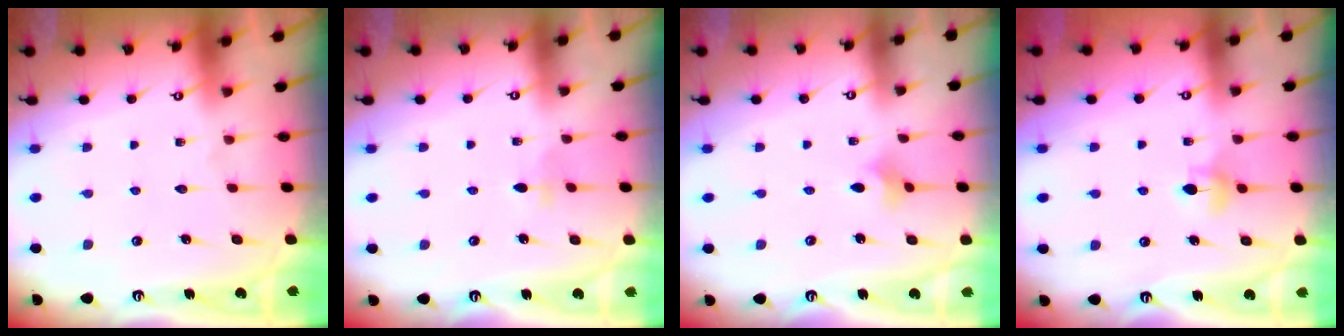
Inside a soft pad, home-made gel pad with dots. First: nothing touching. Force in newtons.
{"total": 2.7, "press": 2.6, "slide": 0.6}
{"total": 2.7, "press": 2.6, "slide": 0.7}
{"total": 4.7, "press": 4.6, "slide": 0.8}